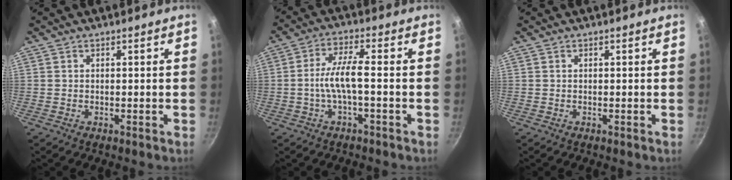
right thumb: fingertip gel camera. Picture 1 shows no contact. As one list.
[{"total": 6.3, "force": [-1.4, 1.3, 6.0], "torque": [-0.130, 0.025, -0.033]}, {"total": 0.0}]